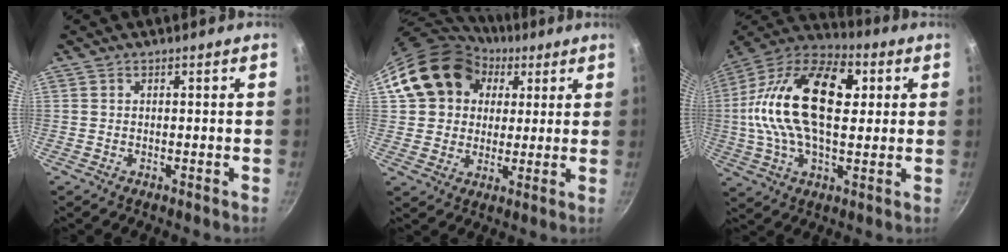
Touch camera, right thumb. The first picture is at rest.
{"total": 16.5, "force": [5.7, 13.6, 7.2], "torque": [-0.107, 0.019, 0.096]}
{"total": 24.2, "force": [3.7, 13.4, 19.8], "torque": [-0.355, 0.025, 0.042]}